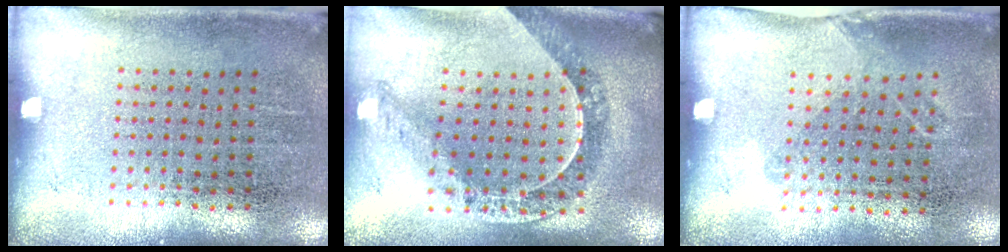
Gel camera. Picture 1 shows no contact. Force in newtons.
{"total": 1.0, "press": 0.9, "slide": 0.2}
{"total": 1.0, "press": 0.7, "slide": 0.7}